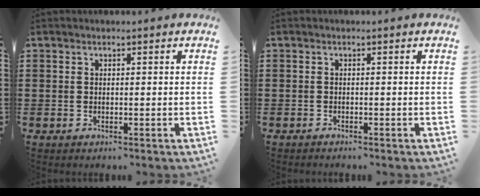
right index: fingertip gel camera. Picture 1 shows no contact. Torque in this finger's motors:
{"motor_torque": [-1.07, 1.07, -0.07, -0.02]}